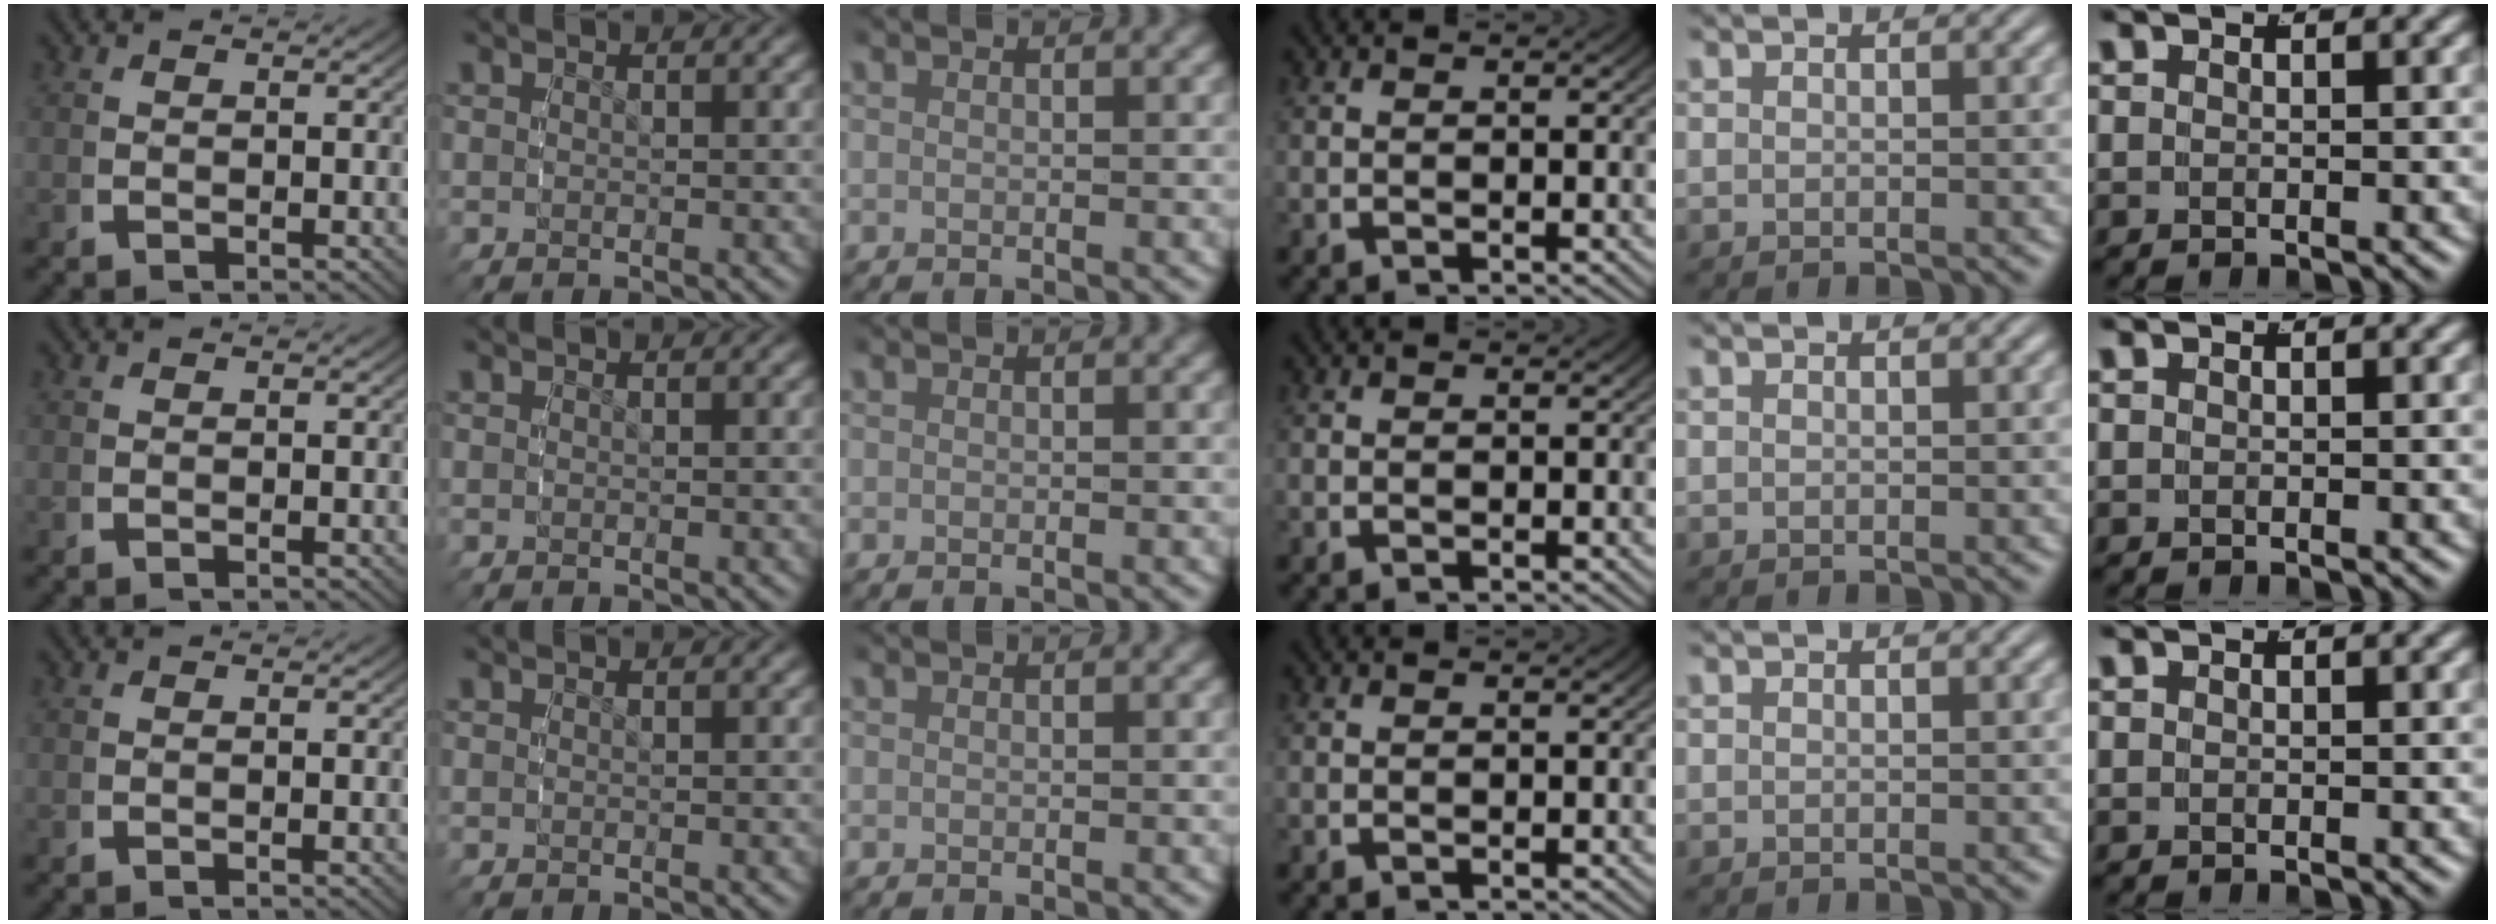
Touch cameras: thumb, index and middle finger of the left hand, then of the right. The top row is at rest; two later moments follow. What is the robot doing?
{"motion": "reach", "object": "stress ball aka squeeze ball"}